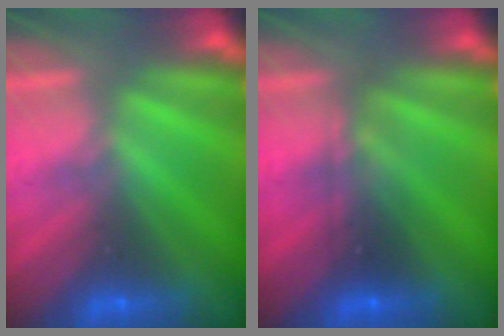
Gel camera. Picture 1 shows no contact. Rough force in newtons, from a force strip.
{"total": 2.3}